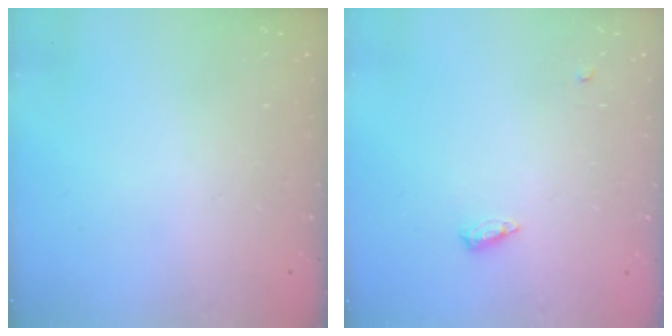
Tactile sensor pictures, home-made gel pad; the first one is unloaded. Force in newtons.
{"total": 5.5, "press": 5.4, "slide": 1.0}